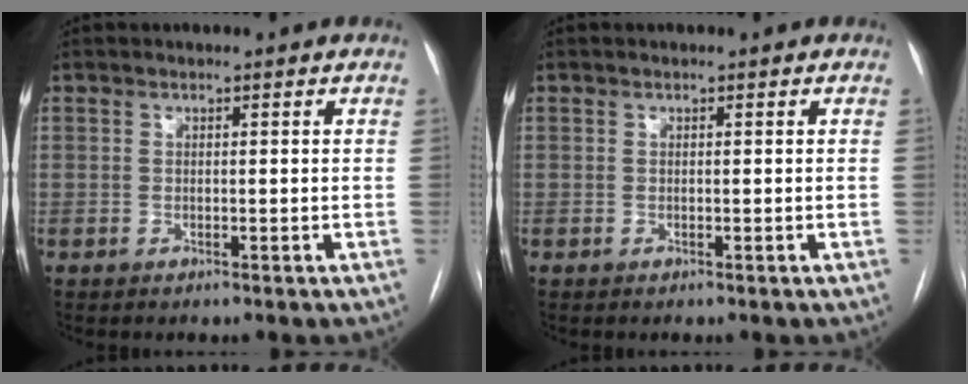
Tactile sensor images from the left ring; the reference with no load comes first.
{"total": 0.0}